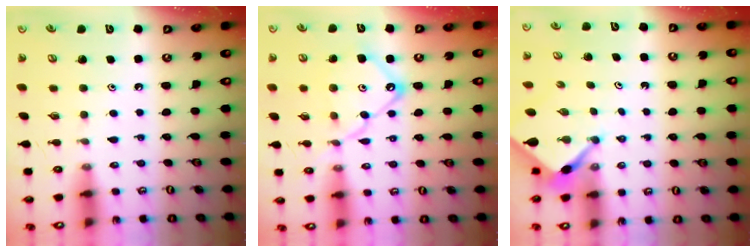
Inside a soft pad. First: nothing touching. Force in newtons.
{"total": 14.2, "press": 14.2, "slide": 1.2}
{"total": 2.6, "press": 2.5, "slide": 0.3}